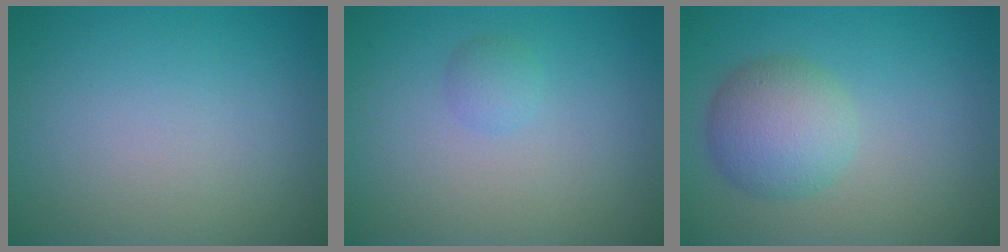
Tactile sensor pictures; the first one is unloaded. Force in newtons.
{"total": 1.1, "press": 1.1, "slide": 0.0}
{"total": 4.5, "press": 4.5, "slide": 0.2}